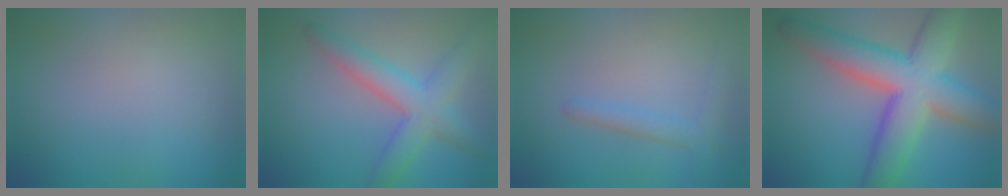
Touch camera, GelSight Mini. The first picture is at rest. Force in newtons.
{"total": 4.9, "press": 4.9, "slide": 0.2}
{"total": 1.9, "press": 1.9, "slide": 0.1}
{"total": 10.2, "press": 10.2, "slide": 0.6}